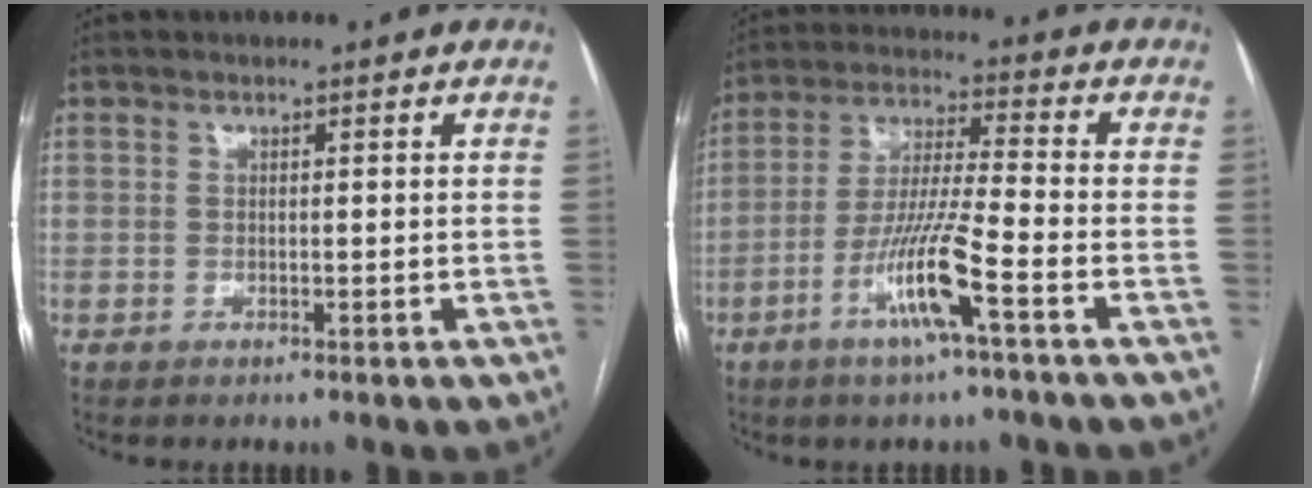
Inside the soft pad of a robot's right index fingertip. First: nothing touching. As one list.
[{"total": 10.6, "force": [-4.9, -0.3, 9.4], "torque": [-0.186, -0.007, -0.097]}]